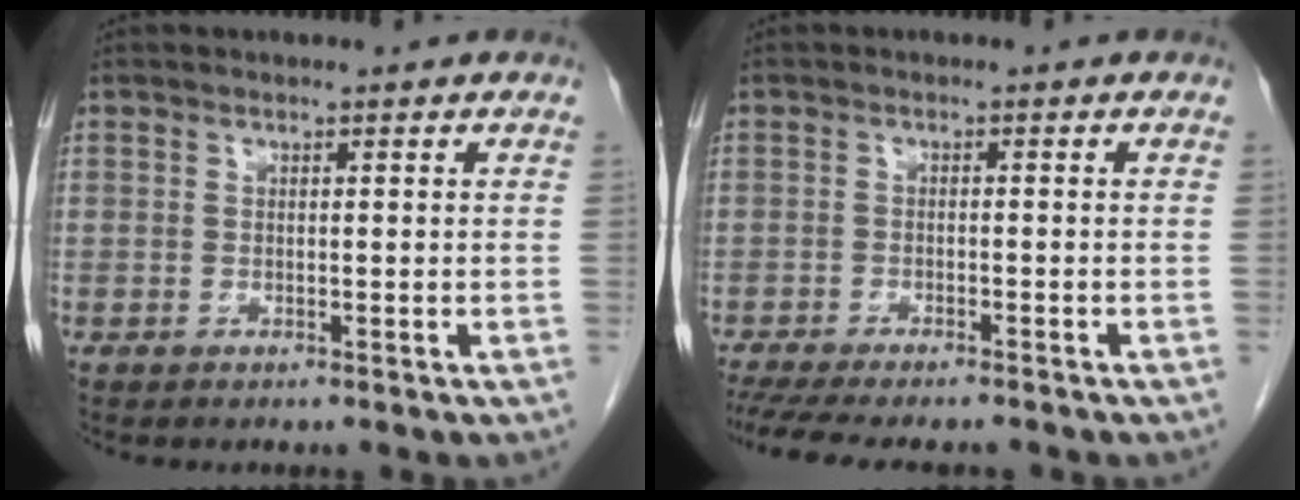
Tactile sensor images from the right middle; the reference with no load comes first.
{"total": 12.2, "force": [-10.6, 2.5, 5.6], "torque": [-0.095, -0.017, -0.147]}